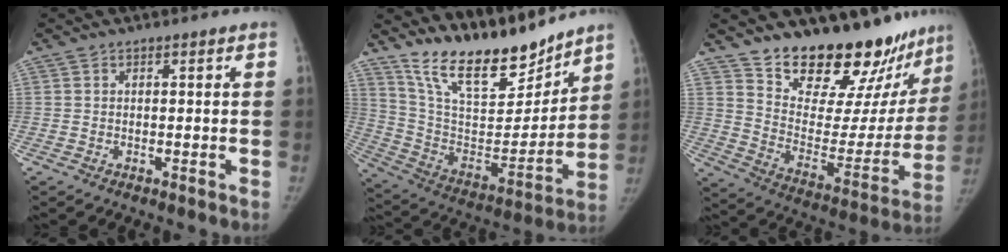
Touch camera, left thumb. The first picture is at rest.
{"total": 20.6, "force": [17.4, 6.3, 9.0], "torque": [-0.109, -0.105, 0.309]}
{"total": 24.7, "force": [20.8, 8.9, 9.8], "torque": [-0.099, -0.143, 0.302]}